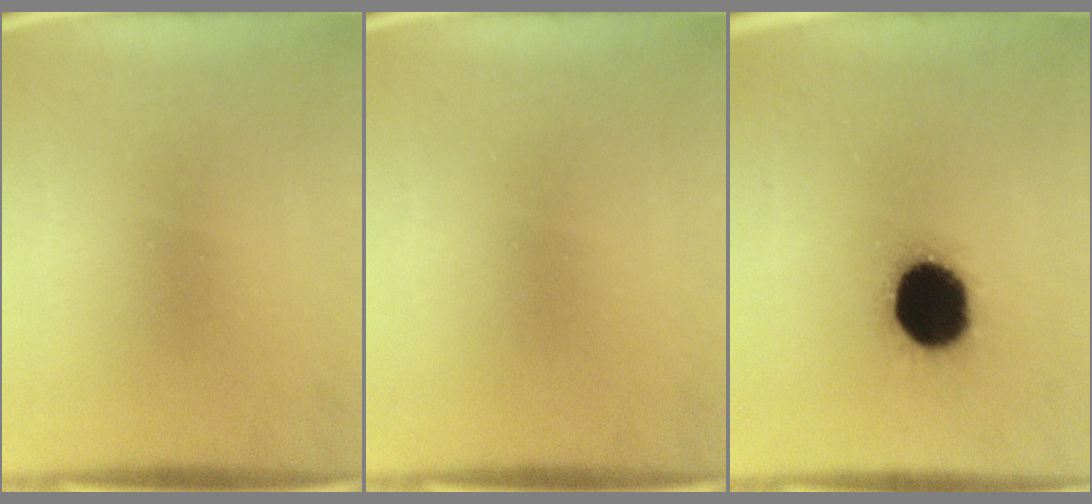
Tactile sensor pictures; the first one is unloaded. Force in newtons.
{"total": 0.0}
{"total": 19.6}